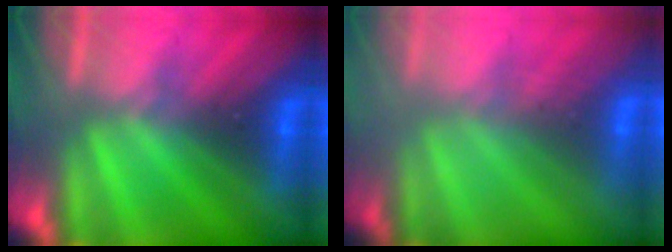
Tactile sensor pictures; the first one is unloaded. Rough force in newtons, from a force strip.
{"total": 2.9}